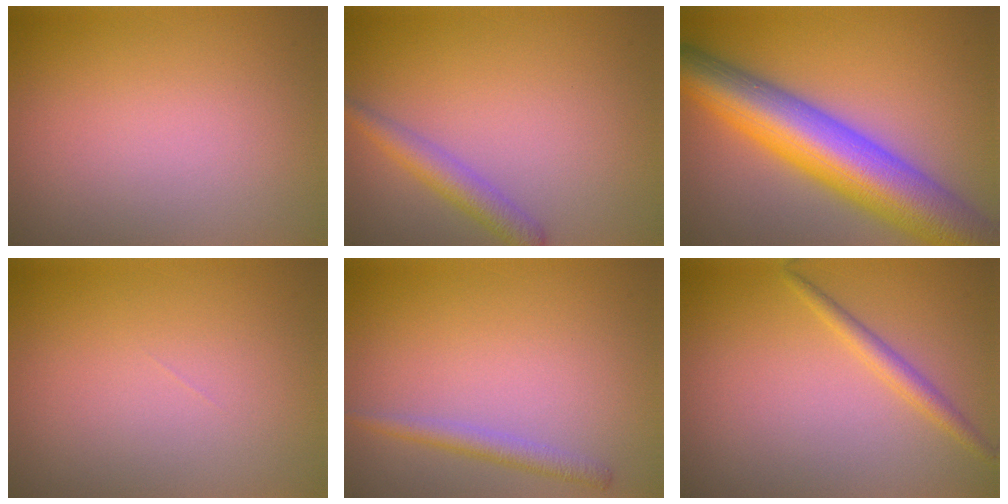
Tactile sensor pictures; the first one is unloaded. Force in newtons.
{"total": 2.5, "press": 2.5, "slide": 0.1}
{"total": 12.0, "press": 12.0, "slide": 0.7}
{"total": 0.0}
{"total": 1.8, "press": 1.8, "slide": 0.1}
{"total": 1.8, "press": 1.7, "slide": 0.1}